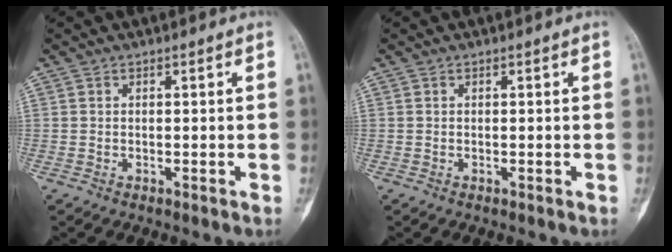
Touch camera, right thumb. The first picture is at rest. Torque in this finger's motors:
{"motor_torque": [0.08, 0.07, 0.09, -0.09, 0.03]}